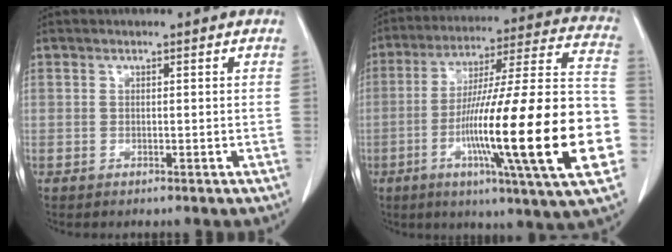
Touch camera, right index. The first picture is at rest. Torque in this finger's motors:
{"motor_torque": [2.14, 0.00, 1.05, 0.21]}